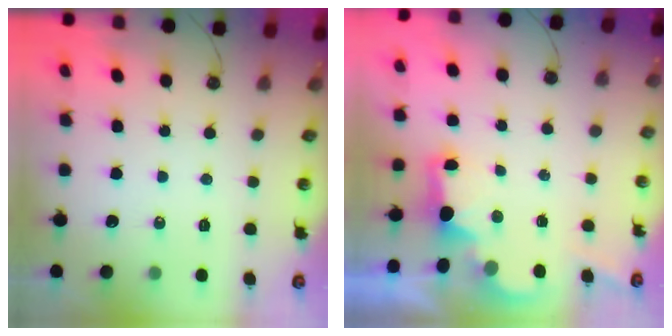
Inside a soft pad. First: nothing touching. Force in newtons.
{"total": 2.5, "press": 2.3, "slide": 0.8}